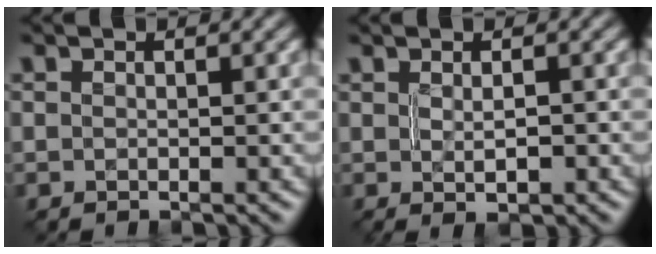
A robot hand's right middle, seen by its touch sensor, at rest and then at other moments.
{"total": 1.2, "force": [0.3, 0.2, 1.2], "torque": [-0.021, -0.001, 0.008]}